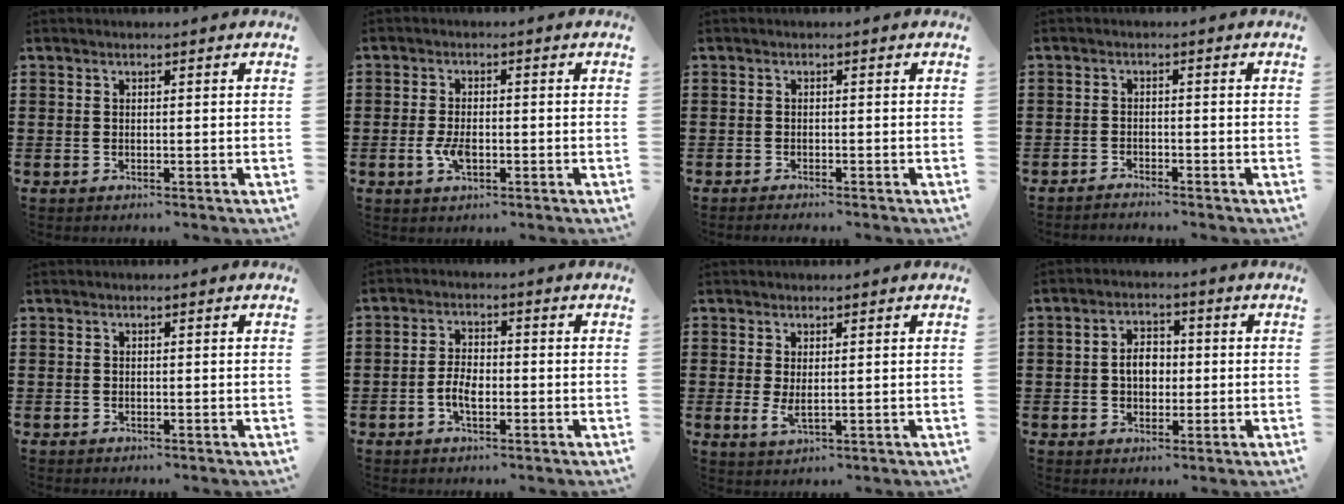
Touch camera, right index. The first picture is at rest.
{"total": 3.6, "force": [-0.9, 1.7, 3.1], "torque": [-0.068, -0.003, -0.018]}
{"total": 0.9, "force": [-0.9, -0.2, 0.0], "torque": [-0.003, -0.003, -0.018]}
{"total": 1.6, "force": [-1.6, -0.1, -0.1], "torque": [-0.003, 0.002, -0.034]}
{"total": 0.0}
{"total": 4.0, "force": [-1.5, 1.9, 3.1], "torque": [-0.076, -0.003, -0.034]}
{"total": 2.2, "force": [0.4, 0.7, 2.1], "torque": [-0.041, 0.000, 0.008]}
{"total": 4.1, "force": [-0.3, 2.7, 3.2], "torque": [-0.058, 0.004, -0.010]}